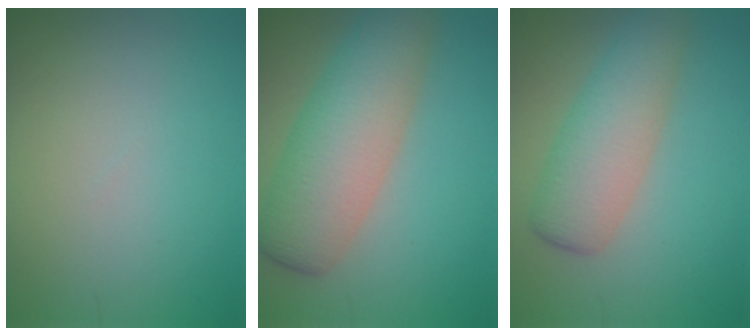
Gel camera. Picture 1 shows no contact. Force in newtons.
{"total": 7.5, "press": 7.5, "slide": 0.3}
{"total": 5.2, "press": 5.2, "slide": 0.1}